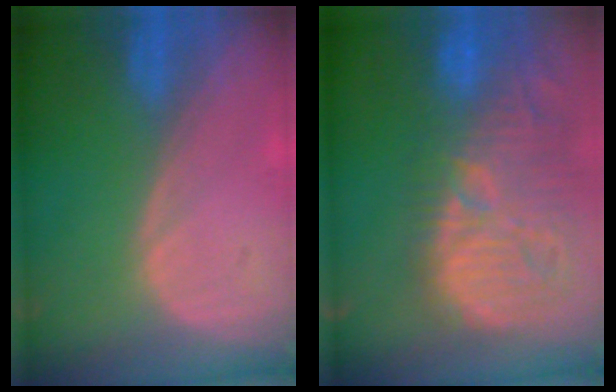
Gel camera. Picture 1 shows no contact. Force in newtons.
{"total": 14.7, "press": 13.0, "slide": 6.8}